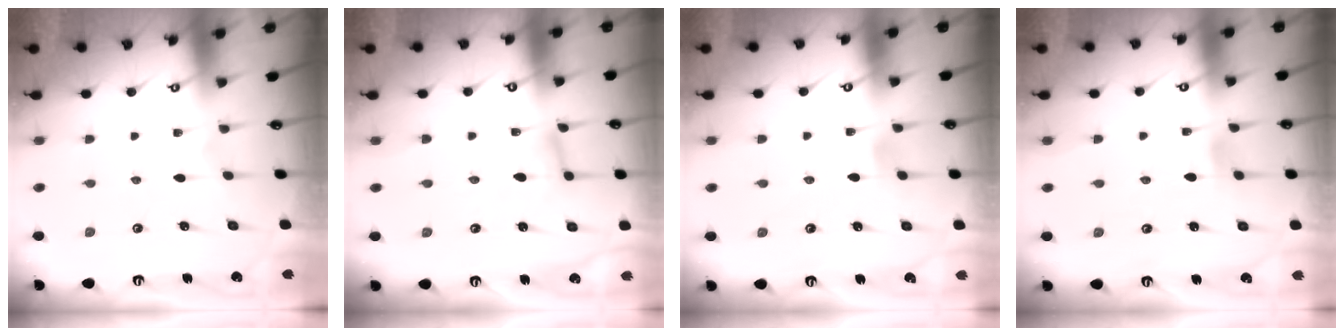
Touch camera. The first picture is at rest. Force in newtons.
{"total": 2.8, "press": 2.8, "slide": 0.2}
{"total": 3.4, "press": 3.4, "slide": 0.4}
{"total": 3.4, "press": 3.4, "slide": 0.5}